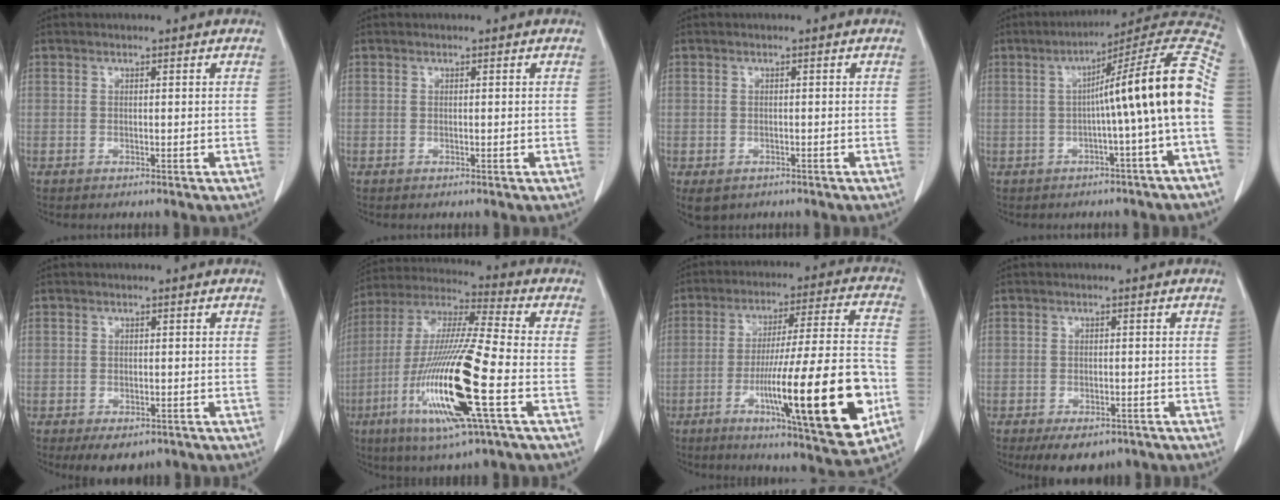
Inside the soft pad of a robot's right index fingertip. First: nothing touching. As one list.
[{"total": 0.0}, {"total": 4.5, "force": [-2.8, 3.2, 1.5], "torque": [-0.024, -0.004, -0.037]}, {"total": 15.9, "force": [-1.0, -1.3, 15.8], "torque": [-0.207, 0.039, -0.024]}, {"total": 4.6, "force": [-3.1, 2.6, 2.2], "torque": [-0.023, -0.002, -0.037]}, {"total": 19.8, "force": [-6.4, 0.9, 18.7], "torque": [-0.397, -0.029, -0.123]}, {"total": 23.4, "force": [-7.4, 1.7, 22.2], "torque": [-0.324, -0.013, -0.106]}, {"total": 6.6, "force": [-4.8, 3.4, 3.0], "torque": [-0.035, 0.000, -0.065]}]